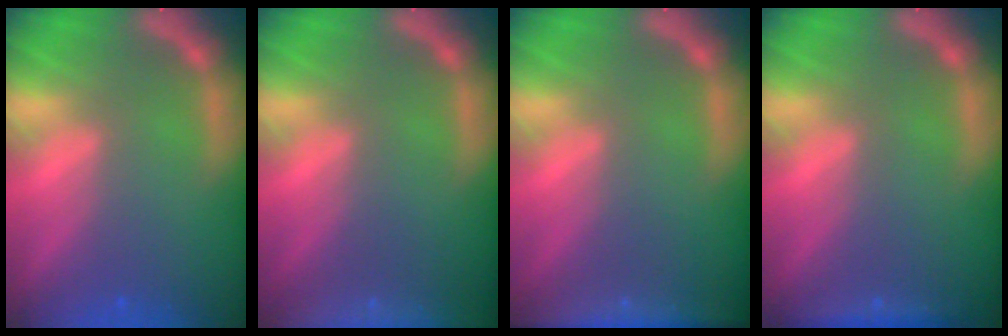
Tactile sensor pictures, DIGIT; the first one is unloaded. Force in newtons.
{"total": 9.0}
{"total": 6.0}
{"total": 1.9}